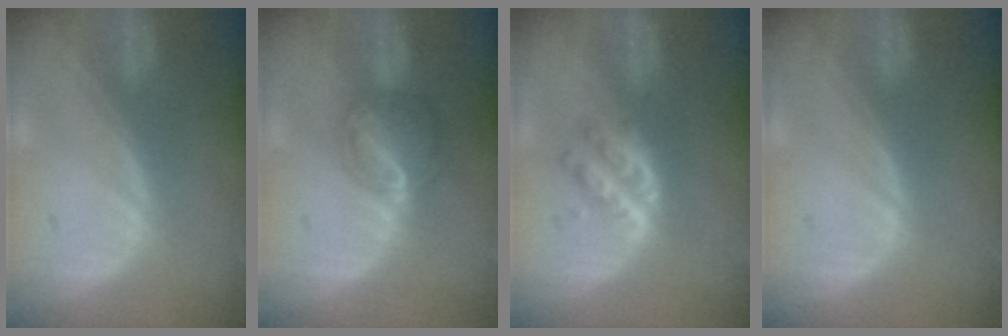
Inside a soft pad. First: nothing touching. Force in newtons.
{"total": 6.4, "press": 5.7, "slide": 2.9}
{"total": 4.7, "press": 4.4, "slide": 1.7}
{"total": 0.0}